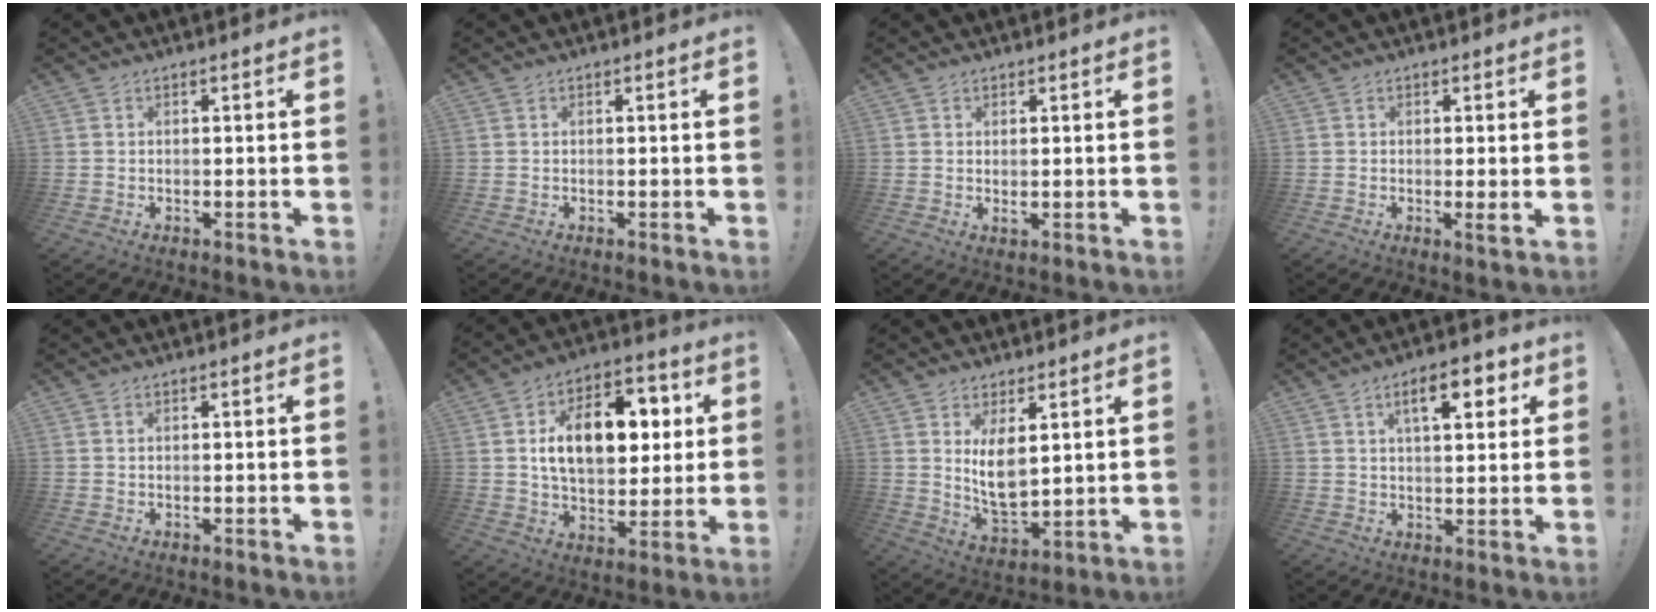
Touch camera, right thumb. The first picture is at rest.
{"total": 0.0}
{"total": 1.1, "force": [0.6, 0.5, 0.8], "torque": [-0.013, 0.000, 0.010]}
{"total": 2.7, "force": [0.1, -0.3, 2.6], "torque": [-0.029, -0.012, -0.001]}
{"total": 0.0}
{"total": 18.0, "force": [4.3, 11.2, 13.4], "torque": [-0.200, 0.001, 0.075]}
{"total": 9.2, "force": [3.7, 4.8, 6.9], "torque": [-0.126, -0.034, 0.070]}
{"total": 9.5, "force": [4.0, 3.5, 7.9], "torque": [-0.109, -0.008, 0.062]}